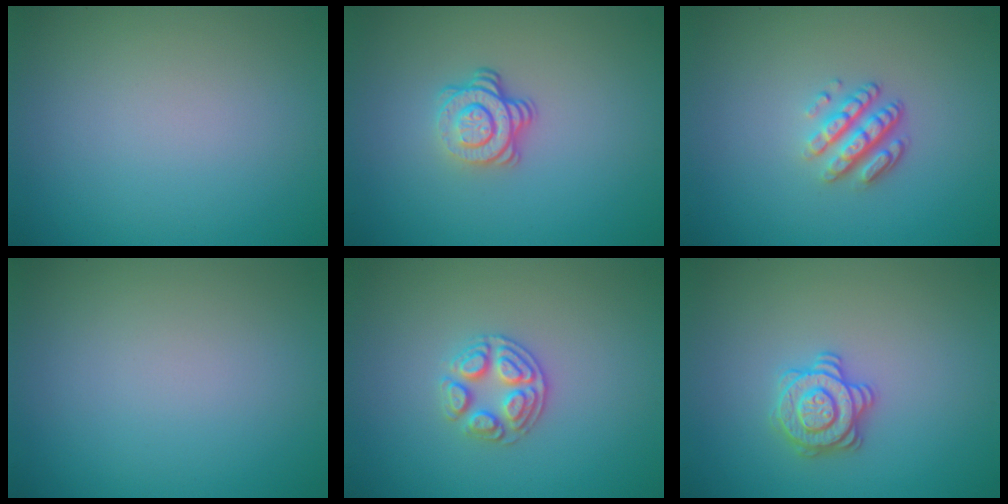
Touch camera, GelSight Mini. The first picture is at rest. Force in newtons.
{"total": 3.7, "press": 2.6, "slide": 2.6}
{"total": 3.2, "press": 2.4, "slide": 2.1}
{"total": 0.0}
{"total": 2.9, "press": 2.7, "slide": 1.0}
{"total": 2.8, "press": 2.7, "slide": 0.5}